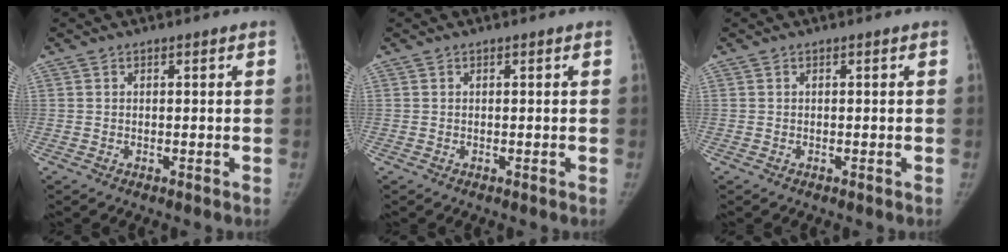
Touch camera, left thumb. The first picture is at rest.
{"total": 0.0}
{"total": 0.0}